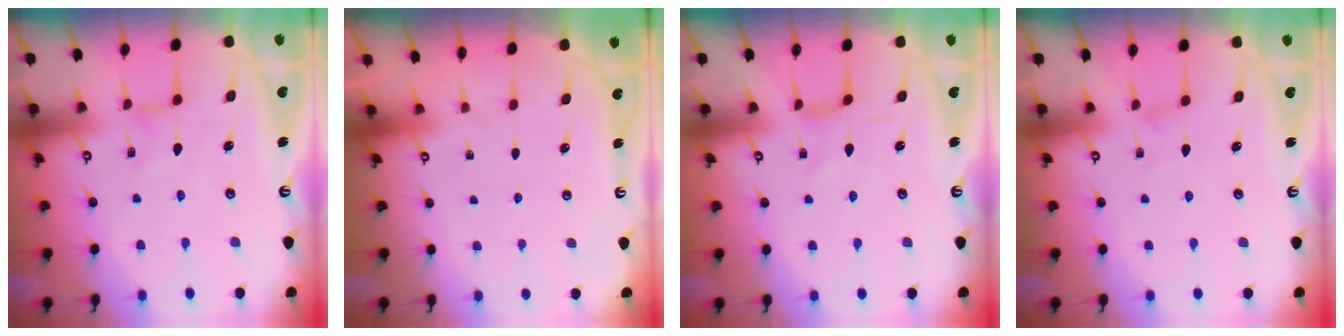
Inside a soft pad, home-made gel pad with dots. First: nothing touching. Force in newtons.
{"total": 0.0}
{"total": 1.4, "press": 1.4, "slide": 0.2}
{"total": 0.8, "press": 0.8, "slide": 0.3}